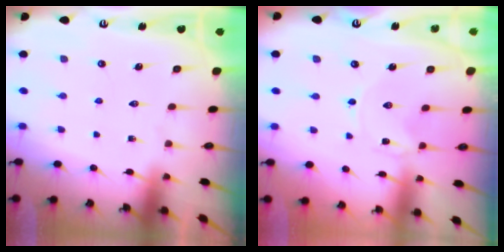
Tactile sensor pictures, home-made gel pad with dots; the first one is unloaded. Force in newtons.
{"total": 0.0}